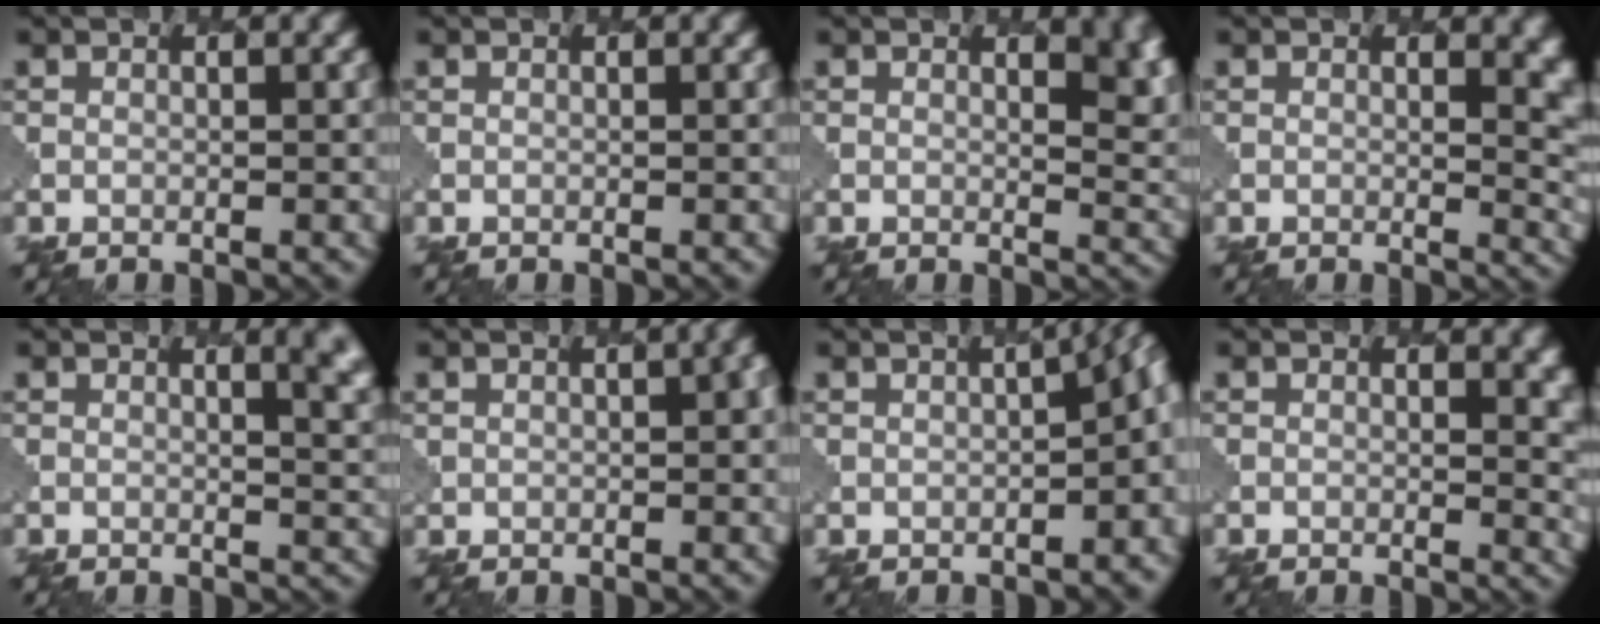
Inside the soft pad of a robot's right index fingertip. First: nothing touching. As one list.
[{"total": 0.0}, {"total": 6.6, "force": [2.6, 3.3, 5.1], "torque": [-0.022, -0.001, 0.036]}, {"total": 5.2, "force": [0.8, 2.6, 4.5], "torque": [-0.023, -0.007, 0.011]}, {"total": 4.8, "force": [1.8, 2.2, 3.8], "torque": [-0.009, 0.005, 0.019]}, {"total": 3.1, "force": [0.5, 1.9, 2.4], "torque": [-0.023, 0.000, 0.016]}, {"total": 5.6, "force": [-1.2, 2.7, 4.8], "torque": [-0.045, 0.002, -0.010]}, {"total": 4.7, "force": [0.8, 2.6, 3.8], "torque": [-0.017, -0.006, 0.009]}]